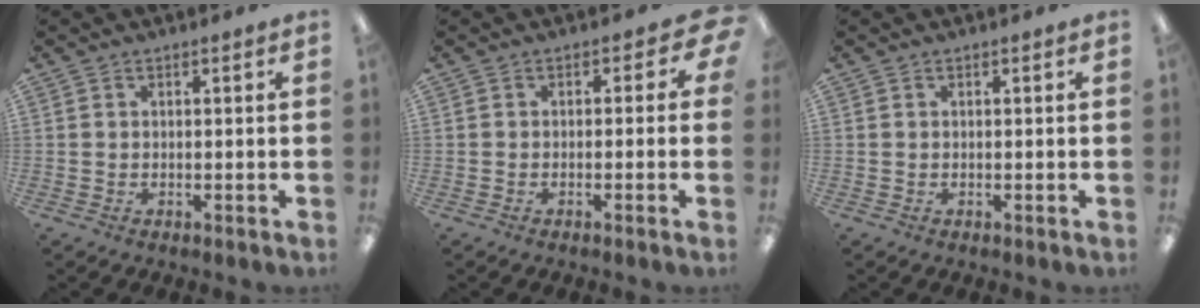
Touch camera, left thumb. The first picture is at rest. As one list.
[{"total": 2.9, "force": [-0.4, 2.2, 1.9], "torque": [-0.026, 0.007, -0.008]}, {"total": 0.0}]